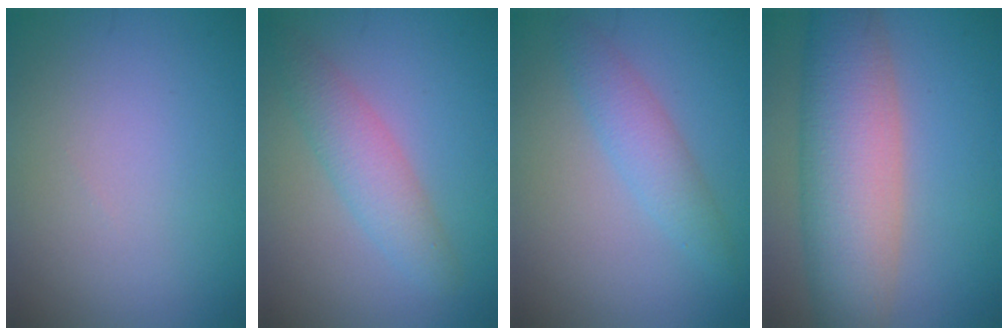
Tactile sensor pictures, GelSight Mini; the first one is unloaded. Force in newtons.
{"total": 3.4, "press": 3.4, "slide": 0.1}
{"total": 2.7, "press": 2.7, "slide": 0.1}
{"total": 8.8, "press": 8.7, "slide": 0.7}